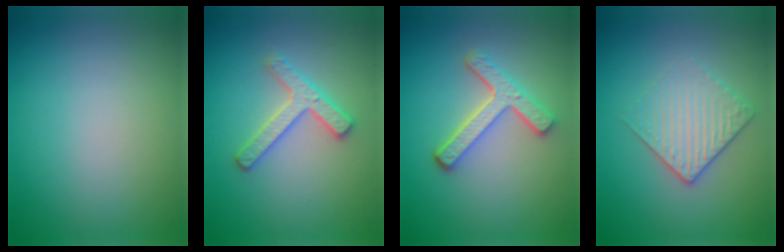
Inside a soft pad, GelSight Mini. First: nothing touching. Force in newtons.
{"total": 3.4, "press": 3.3, "slide": 0.6}
{"total": 4.7, "press": 3.4, "slide": 3.2}
{"total": 3.1, "press": 2.8, "slide": 1.3}